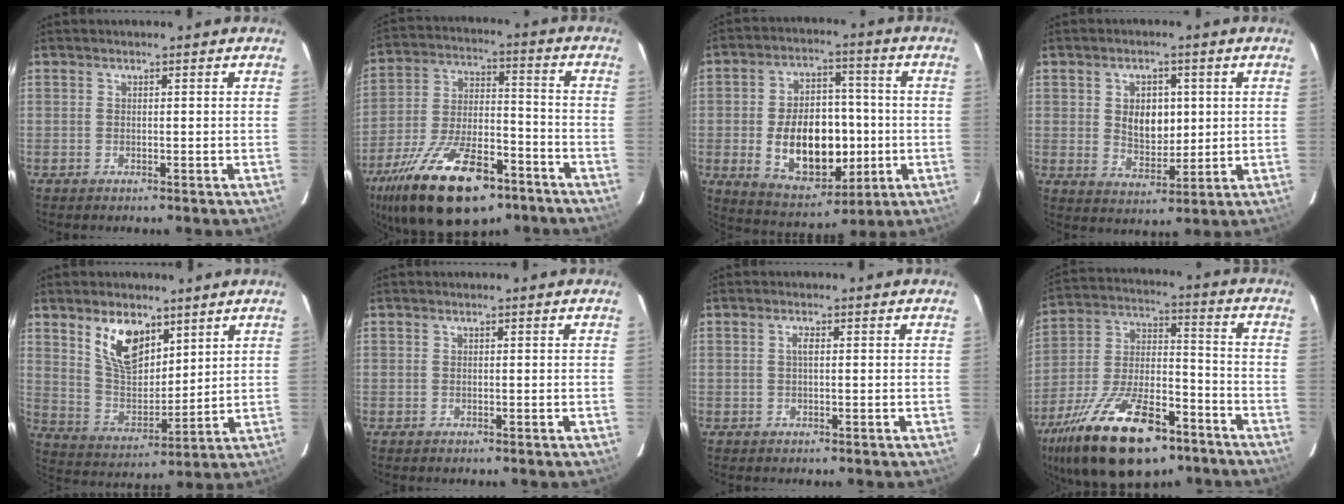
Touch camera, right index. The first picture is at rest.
{"total": 24.0, "force": [-15.1, 10.4, 15.5], "torque": [-0.299, -0.021, -0.240]}
{"total": 16.2, "force": [-2.6, 10.2, 12.3], "torque": [-0.234, 0.012, -0.015]}
{"total": 7.4, "force": [1.2, 5.1, 5.2], "torque": [-0.085, 0.004, 0.031]}
{"total": 11.4, "force": [6.7, 6.0, 7.1], "torque": [-0.130, 0.006, 0.137]}
{"total": 0.0}
{"total": 1.1, "force": [0.1, 0.3, 1.1], "torque": [-0.021, 0.004, -0.001]}
{"total": 25.3, "force": [-15.8, 11.0, 16.5], "torque": [-0.319, -0.016, -0.254]}